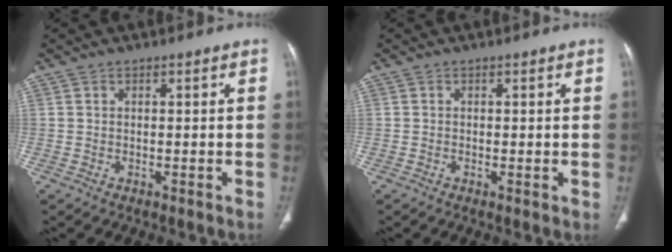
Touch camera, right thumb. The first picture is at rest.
{"total": 0.7, "force": [-0.1, 0.2, 0.7], "torque": [-0.015, -0.004, -0.004]}